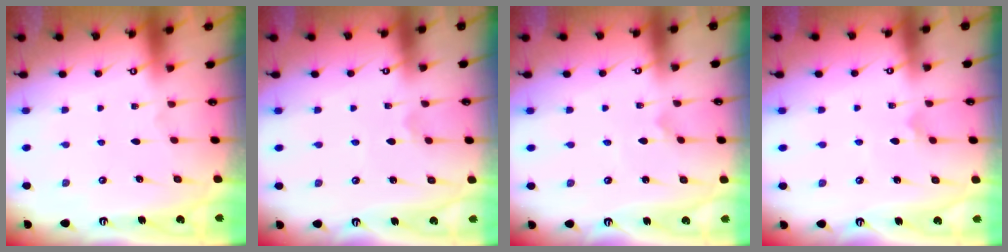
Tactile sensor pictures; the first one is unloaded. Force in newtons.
{"total": 1.4, "press": 1.4, "slide": 0.1}
{"total": 0.8, "press": 0.8, "slide": 0.1}
{"total": 3.7, "press": 3.7, "slide": 0.8}